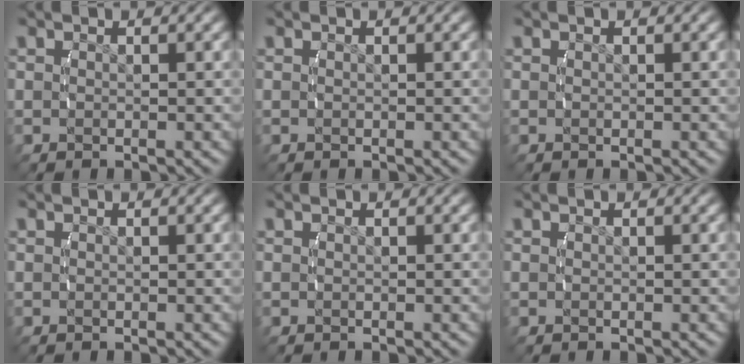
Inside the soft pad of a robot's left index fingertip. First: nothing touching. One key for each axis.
{"total": 0.0}
{"total": 0.0}
{"total": 0.0}
{"total": 0.0}
{"total": 0.0}